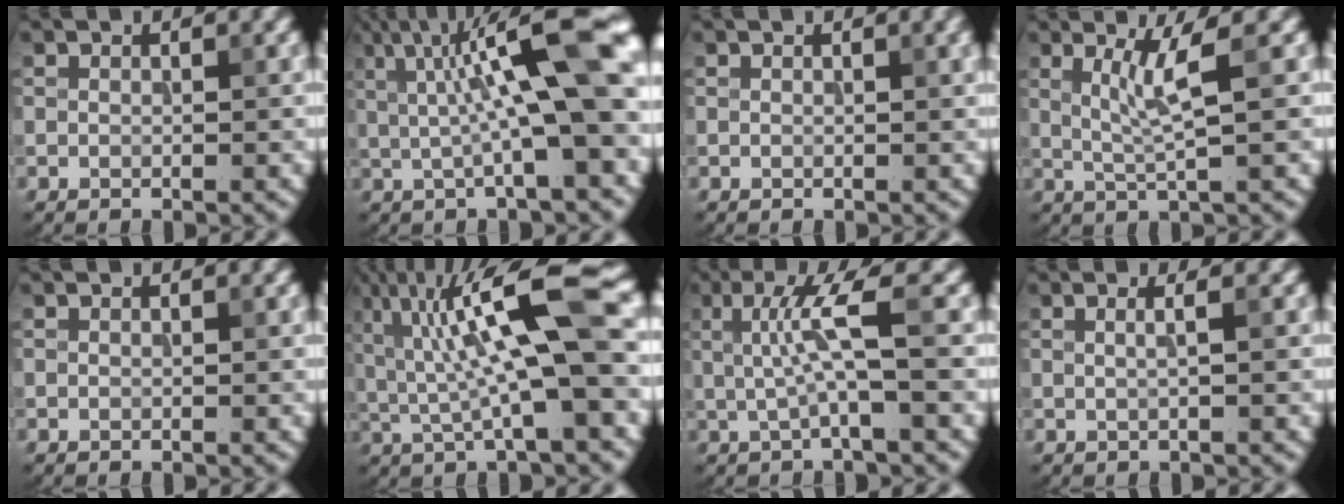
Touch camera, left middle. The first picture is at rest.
{"total": 11.4, "force": [2.1, 2.4, 11.0], "torque": [-0.164, 0.013, 0.034]}
{"total": 1.3, "force": [0.5, 0.3, 1.1], "torque": [-0.013, 0.004, 0.007]}
{"total": 3.3, "force": [1.0, 0.3, 3.2], "torque": [-0.061, -0.002, 0.025]}
{"total": 0.0}
{"total": 11.4, "force": [2.1, 2.6, 10.9], "torque": [-0.188, 0.012, 0.037]}
{"total": 4.1, "force": [0.5, 0.4, 4.1], "torque": [-0.085, 0.000, 0.009]}
{"total": 1.8, "force": [0.4, 0.8, 1.6], "torque": [-0.015, 0.000, -0.010]}